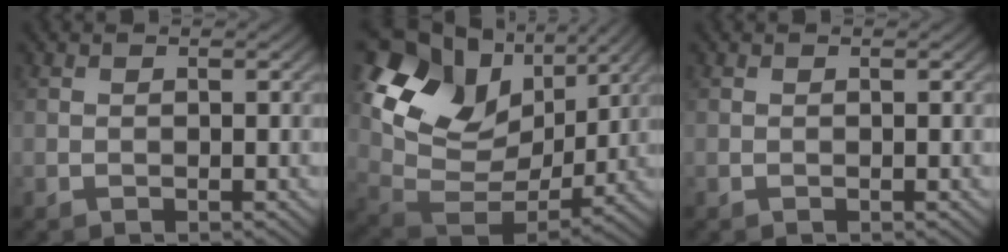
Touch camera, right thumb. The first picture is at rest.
{"total": 16.9, "force": [7.0, 11.6, 10.2], "torque": [-0.226, 0.019, 0.150]}
{"total": 0.0}